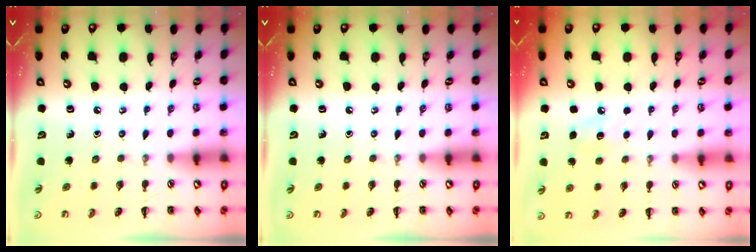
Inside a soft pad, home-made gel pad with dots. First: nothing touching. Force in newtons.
{"total": 0.0}
{"total": 6.8, "press": 6.5, "slide": 1.8}